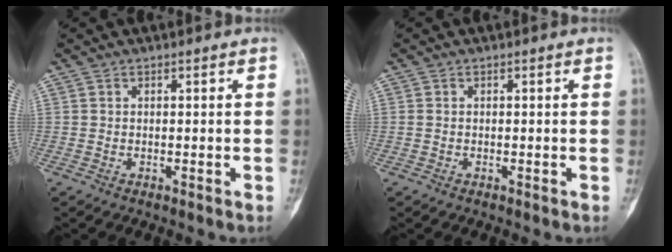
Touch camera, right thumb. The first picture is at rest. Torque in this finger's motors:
{"motor_torque": [-0.05, -0.17, 0.21, -0.03, -0.03]}